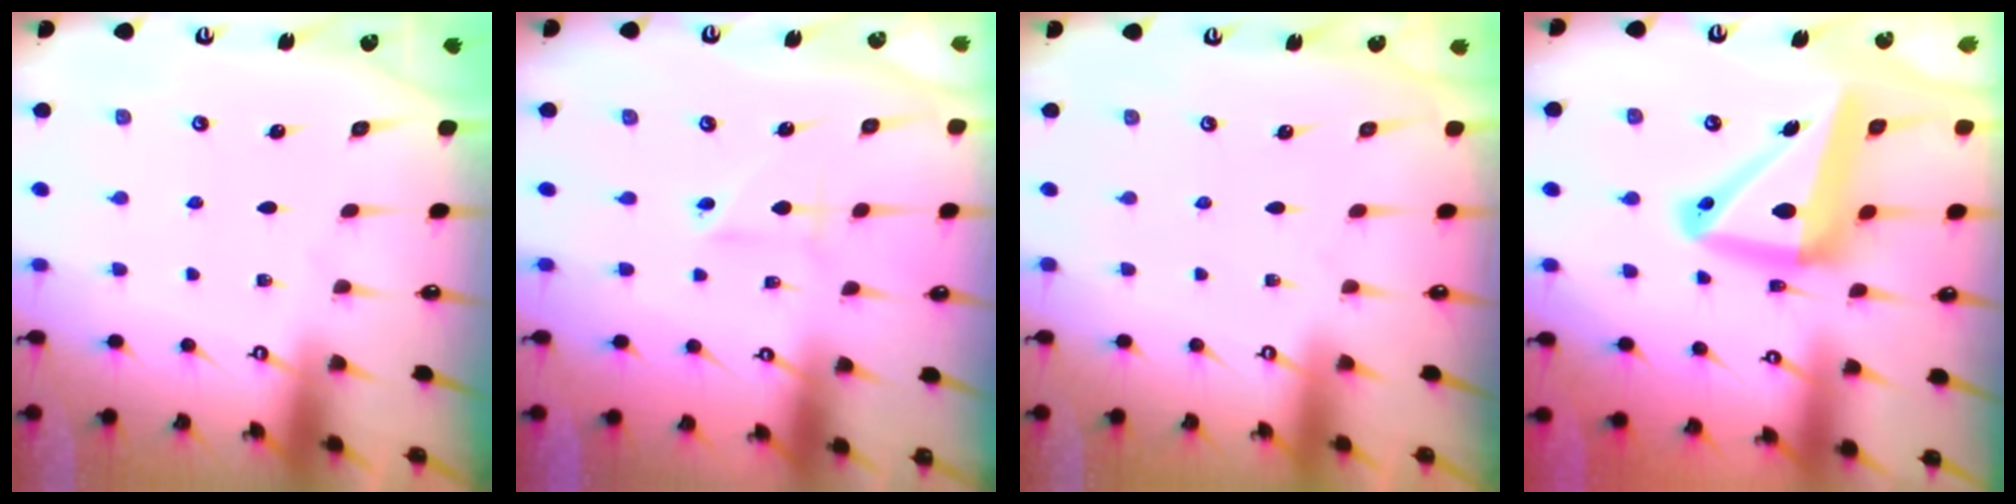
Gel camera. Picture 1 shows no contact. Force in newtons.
{"total": 2.4, "press": 2.2, "slide": 1.0}
{"total": 0.0}
{"total": 16.0, "press": 15.8, "slide": 2.2}